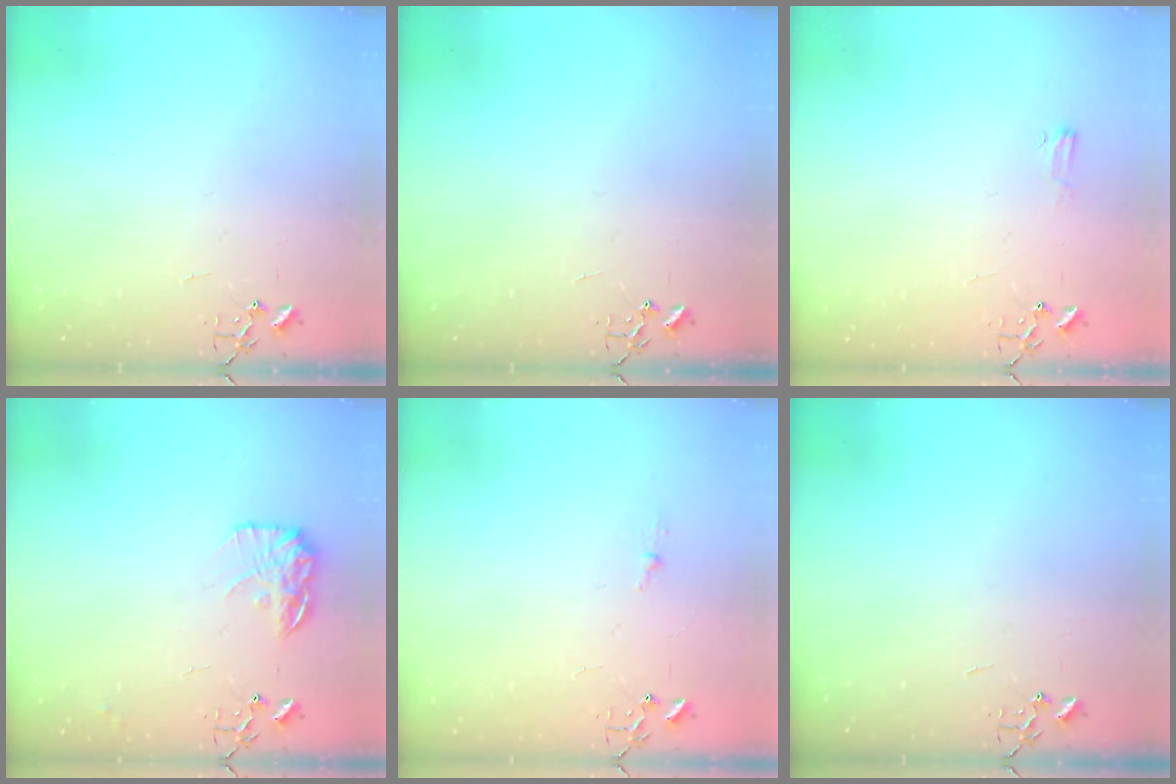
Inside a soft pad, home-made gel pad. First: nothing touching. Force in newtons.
{"total": 0.0}
{"total": 4.1, "press": 4.1, "slide": 0.6}
{"total": 12.1, "press": 12.1, "slide": 0.5}
{"total": 3.1, "press": 3.1, "slide": 0.4}
{"total": 0.0}